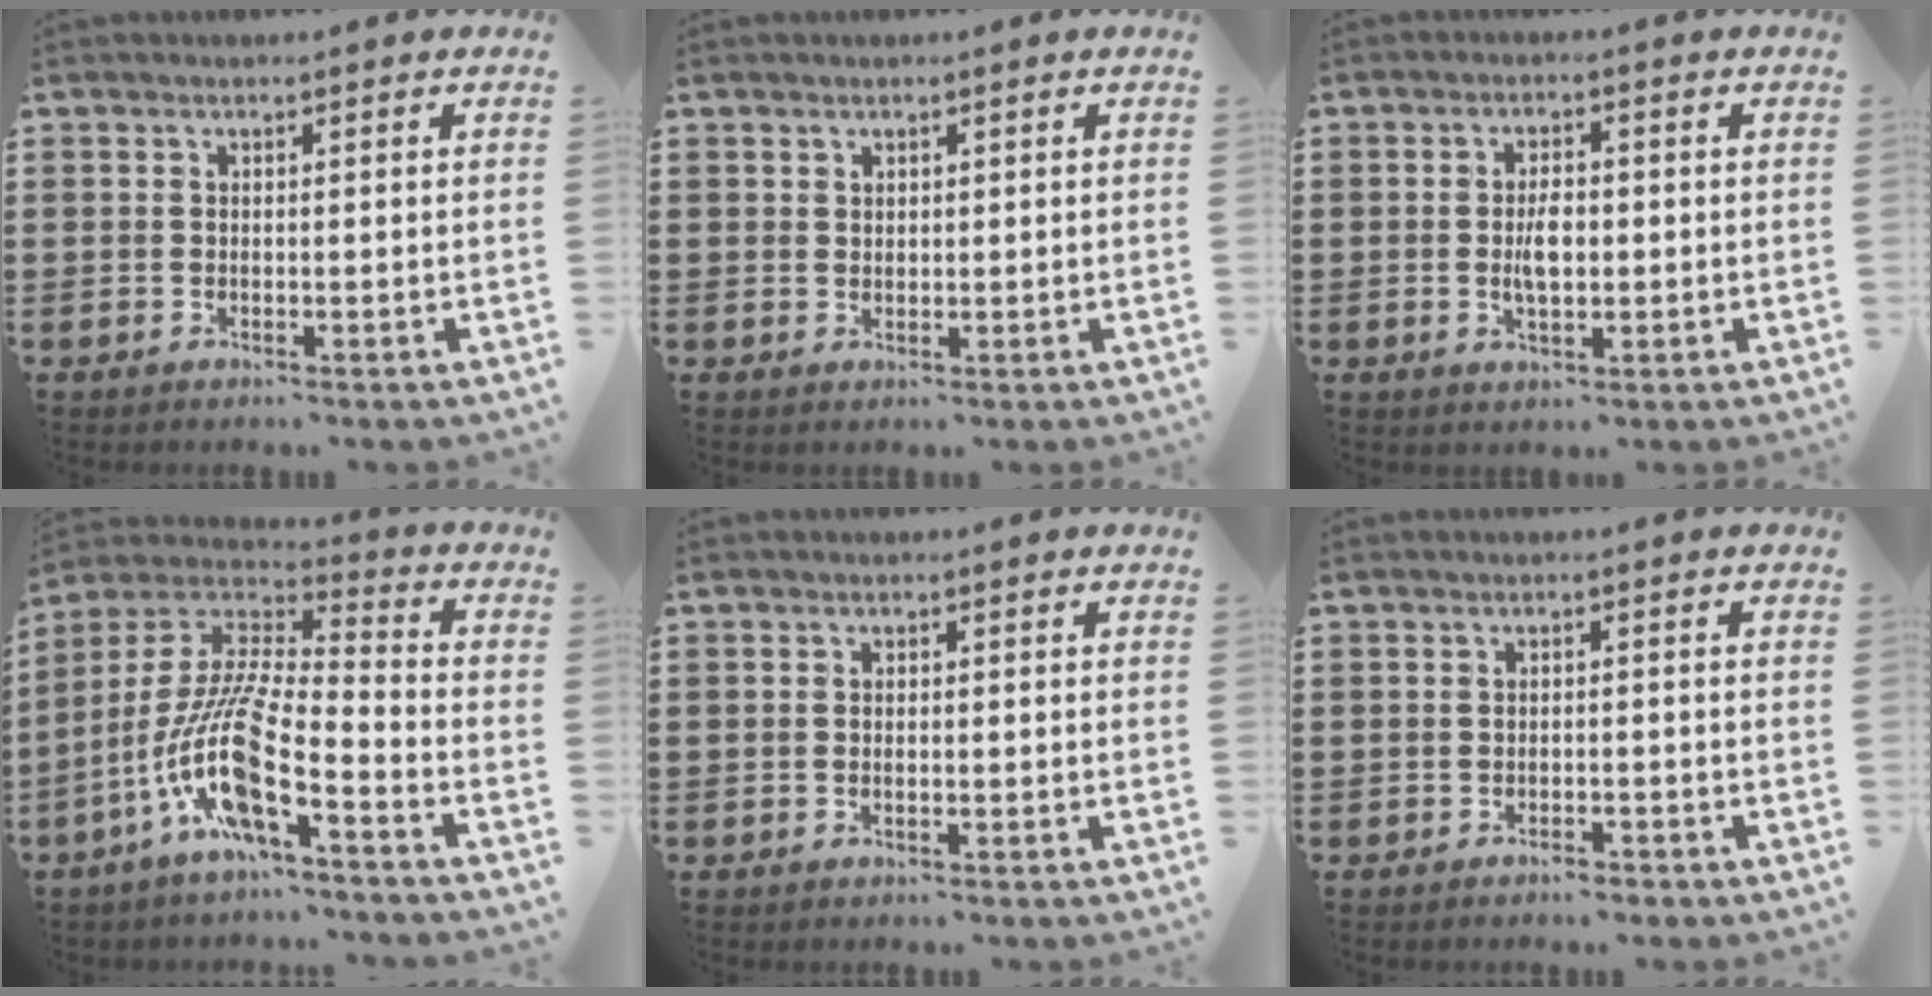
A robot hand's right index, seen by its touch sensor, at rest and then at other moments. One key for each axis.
{"total": 1.1, "fx": 0.9, "fy": 0.6, "fz": 0.1, "tx": -0.003, "ty": 0.001, "tz": 0.018}
{"total": 4.1, "fx": -0.1, "fy": 1.8, "fz": 3.7, "tx": -0.078, "ty": 0.001, "tz": -0.005}
{"total": 12.5, "fx": -6.8, "fy": 1.6, "fz": 10.3, "tx": -0.236, "ty": -0.027, "tz": -0.144}
{"total": 0.6, "fx": -0.2, "fy": 0.2, "fz": 0.5, "tx": -0.012, "ty": -0.004, "tz": -0.002}
{"total": 2.0, "fx": -1.9, "fy": 0.0, "fz": 0.7, "tx": -0.014, "ty": 0.000, "tz": -0.036}